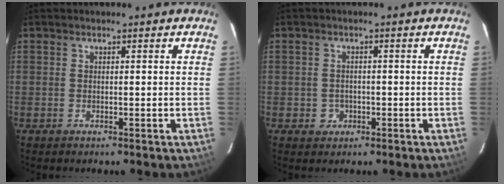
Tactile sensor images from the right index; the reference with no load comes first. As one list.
[{"total": 2.4, "force": [-0.7, 2.3, 0.5], "torque": [-0.009, 0.005, -0.005]}]